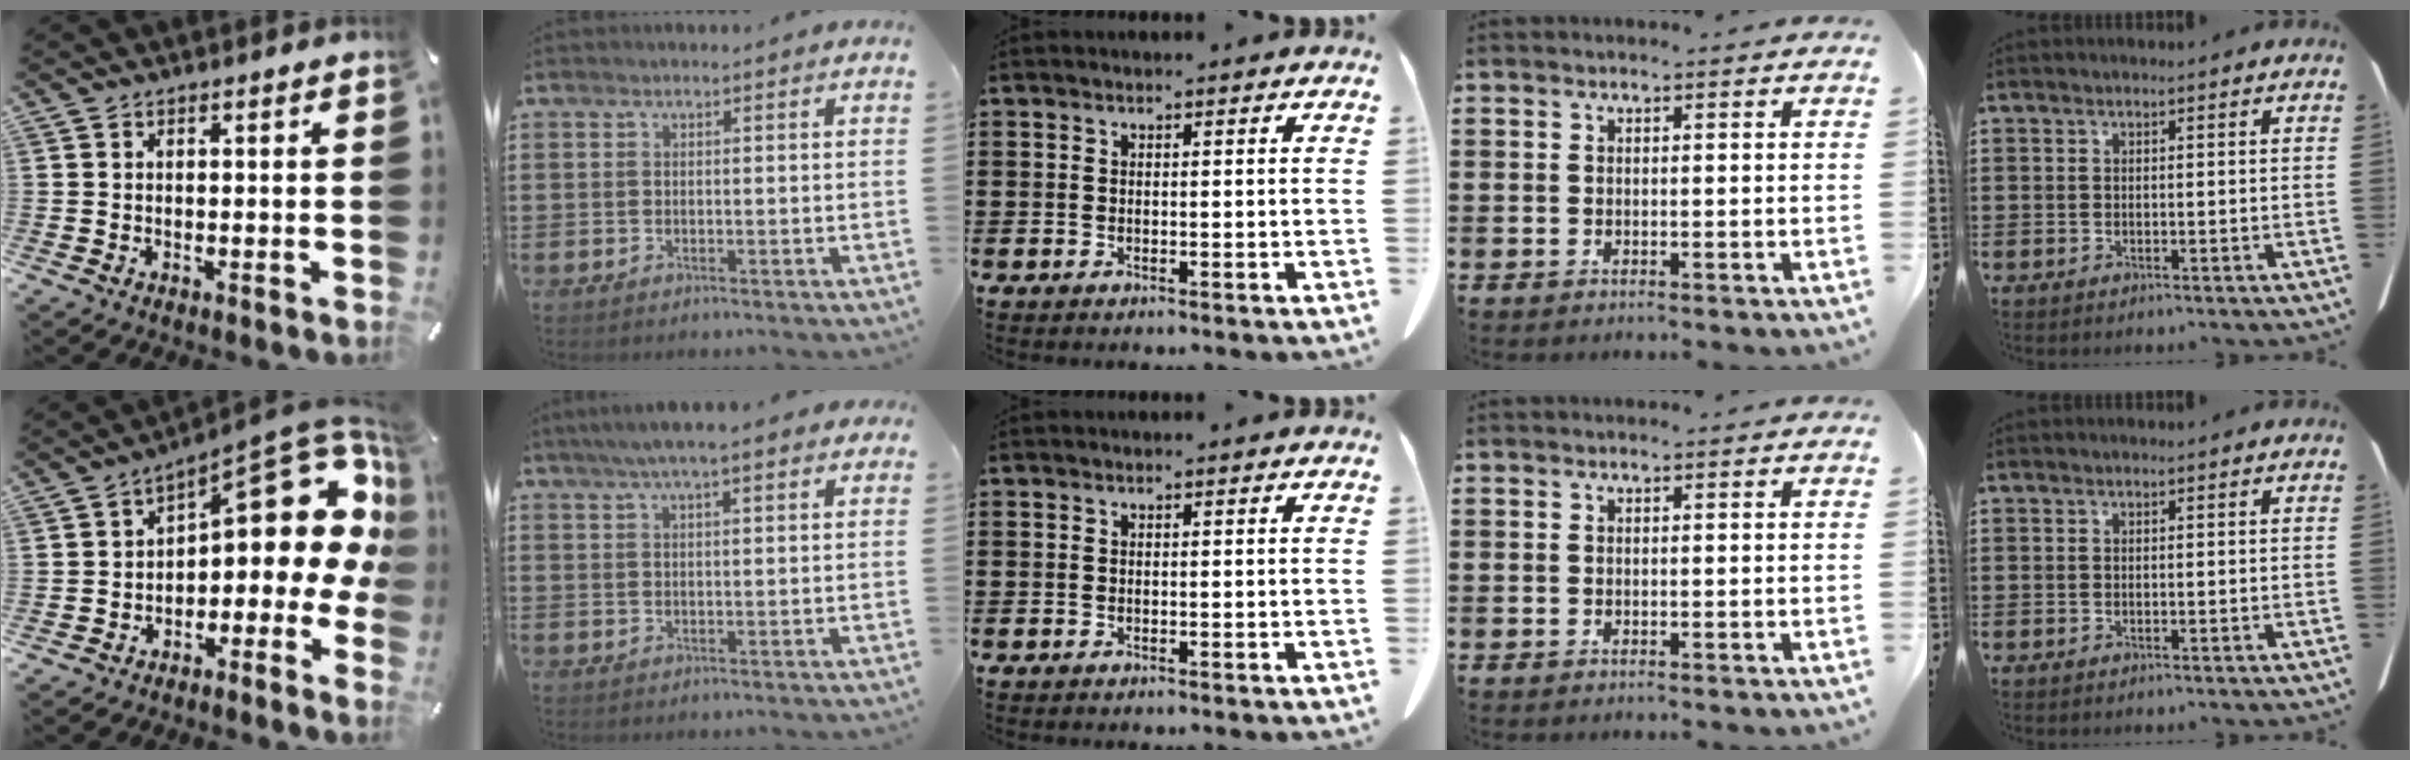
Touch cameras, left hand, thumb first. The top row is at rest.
{"thumb": {"total": 15.5, "force": [7.0, 7.2, 11.9], "torque": [-0.142, -0.061, 0.113]}, "index": {"total": 5.0, "force": [3.4, 0.5, 3.6], "torque": [-0.075, 0.004, 0.060]}}